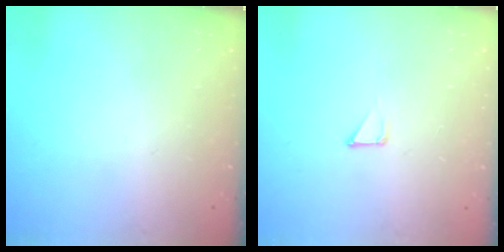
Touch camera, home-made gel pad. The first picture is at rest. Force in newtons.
{"total": 1.7, "press": 1.7, "slide": 0.0}